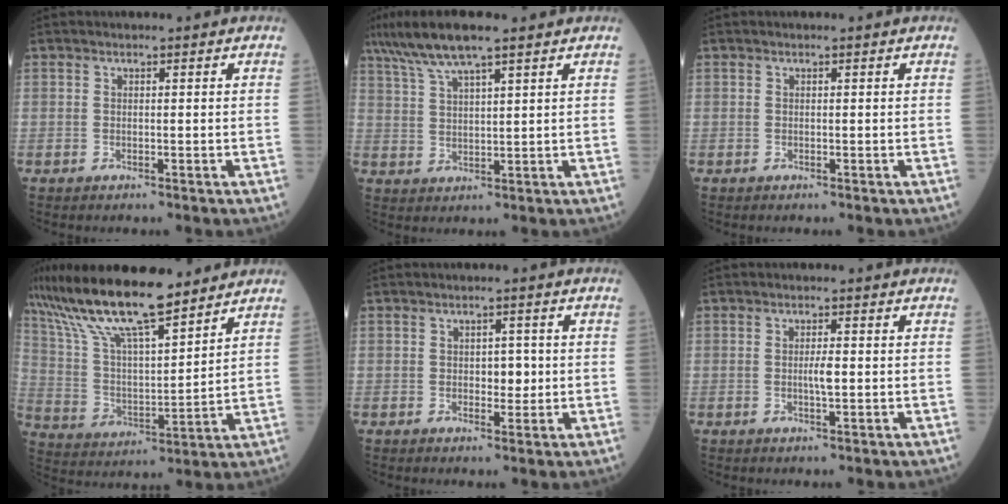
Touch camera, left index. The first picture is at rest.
{"total": 8.5, "force": [6.3, 0.8, 5.6], "torque": [-0.111, 0.023, 0.115]}
{"total": 0.0}
{"total": 17.6, "force": [14.2, 3.1, 9.9], "torque": [-0.192, 0.015, 0.265]}
{"total": 2.7, "force": [-0.2, 1.6, 2.1], "torque": [-0.024, 0.000, -0.003]}
{"total": 2.0, "force": [-0.4, 0.2, 2.0], "torque": [-0.037, -0.004, -0.006]}